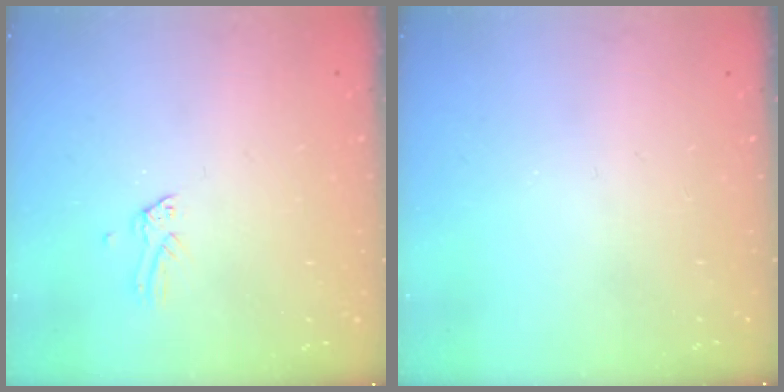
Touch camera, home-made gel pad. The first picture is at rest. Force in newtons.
{"total": 0.0}